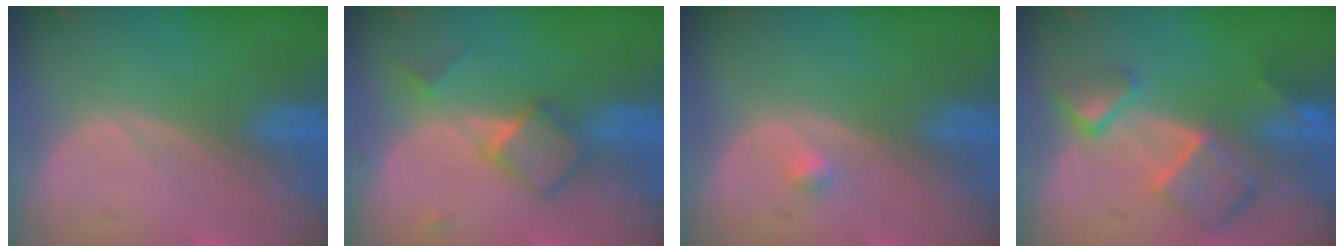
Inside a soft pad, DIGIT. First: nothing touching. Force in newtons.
{"total": 4.8, "press": 4.6, "slide": 1.4}
{"total": 0.8, "press": 0.8, "slide": 0.1}
{"total": 7.9, "press": 6.9, "slide": 4.0}